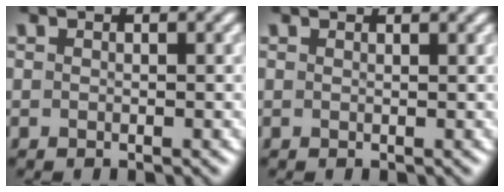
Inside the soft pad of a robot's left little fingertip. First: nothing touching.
{"total": 1.0, "force": [1.0, 0.1, 0.2], "torque": [-0.006, -0.005, 0.008]}